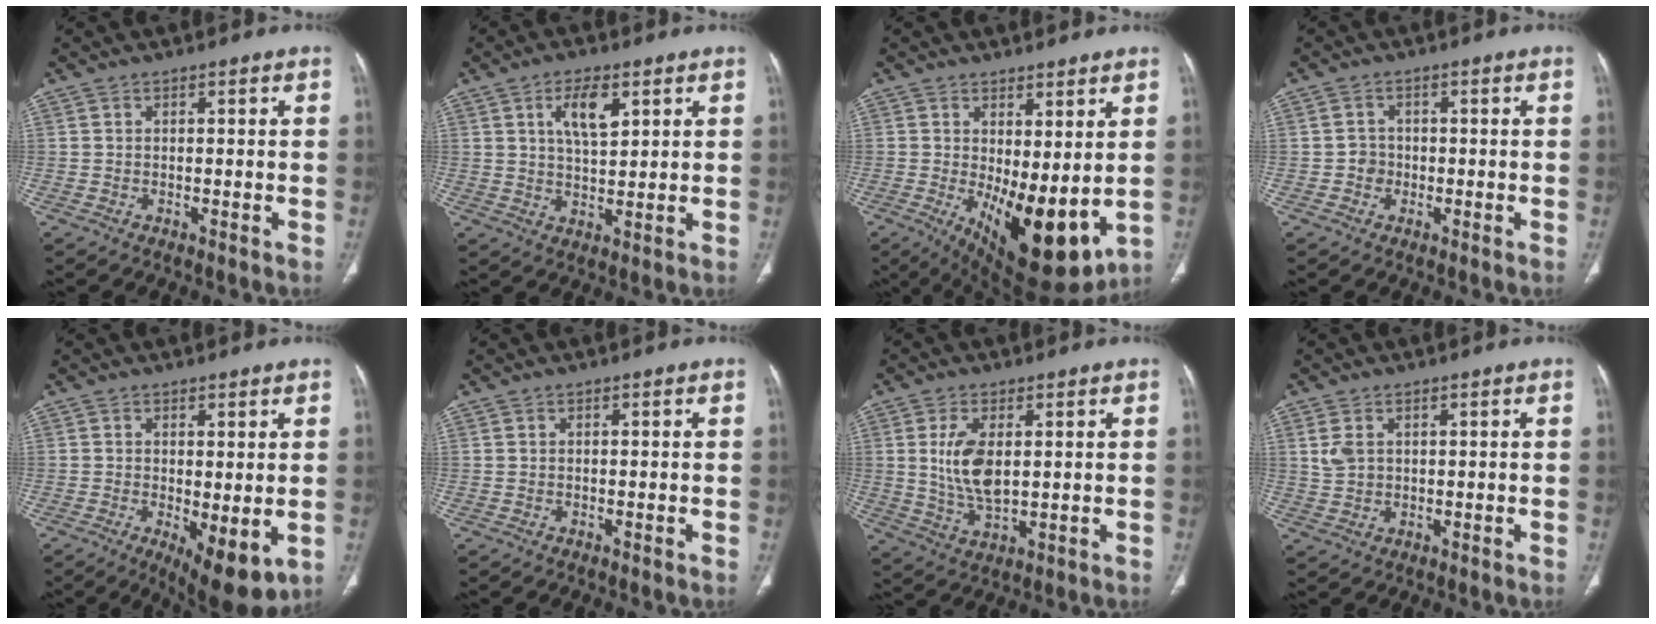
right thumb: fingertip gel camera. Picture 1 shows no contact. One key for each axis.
{"total": 7.2, "fx": 3.1, "fy": 3.2, "fz": 5.7, "tx": -0.089, "ty": -0.014, "tz": 0.056}
{"total": 15.0, "fx": -0.9, "fy": 6.4, "fz": 13.5, "tx": -0.197, "ty": -0.035, "tz": 0.009}
{"total": 2.2, "fx": -0.5, "fy": 2.1, "fz": 0.6, "tx": 0.002, "ty": 0.009, "tz": -0.012}
{"total": 8.6, "fx": -1.6, "fy": 3.3, "fz": 7.8, "tx": -0.114, "ty": -0.026, "tz": -0.016}
{"total": 0.0}
{"total": 8.6, "fx": 1.5, "fy": 4.1, "fz": 7.4, "tx": -0.148, "ty": -0.016, "tz": 0.039}
{"total": 3.4, "fx": 1.3, "fy": 2.2, "fz": 2.3, "tx": -0.052, "ty": 0.001, "tz": 0.035}